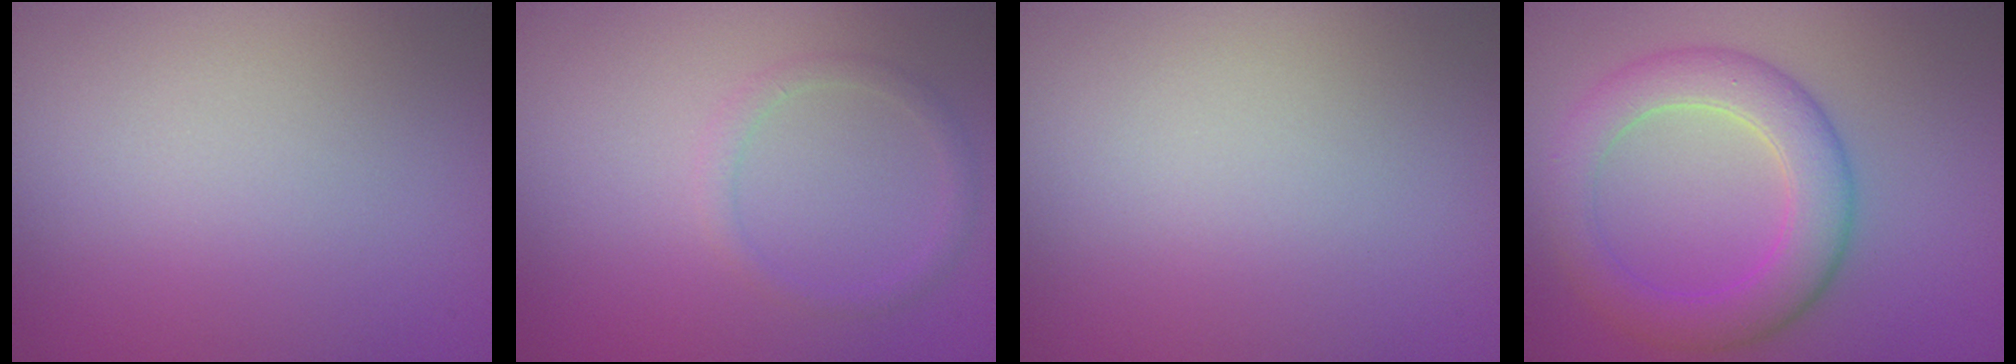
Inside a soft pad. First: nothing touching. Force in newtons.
{"total": 1.3, "press": 1.3, "slide": 0.0}
{"total": 0.0}
{"total": 5.7, "press": 5.7, "slide": 0.1}